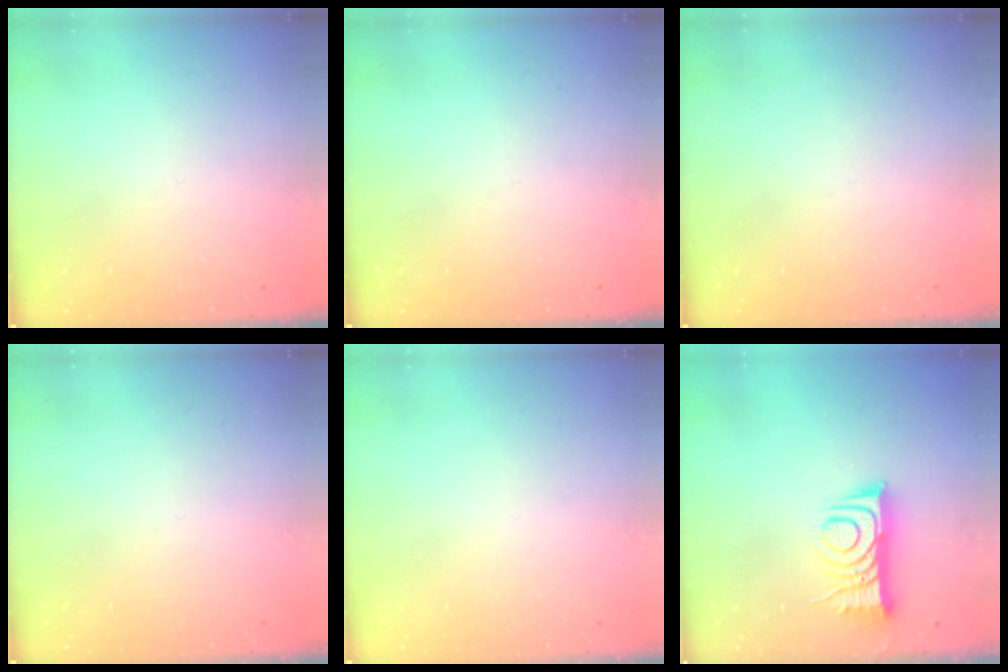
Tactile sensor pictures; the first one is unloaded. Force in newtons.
{"total": 0.0}
{"total": 1.9, "press": 1.9, "slide": 0.1}
{"total": 1.5, "press": 1.5, "slide": 0.1}
{"total": 1.5, "press": 1.5, "slide": 0.1}
{"total": 10.4, "press": 10.4, "slide": 1.0}